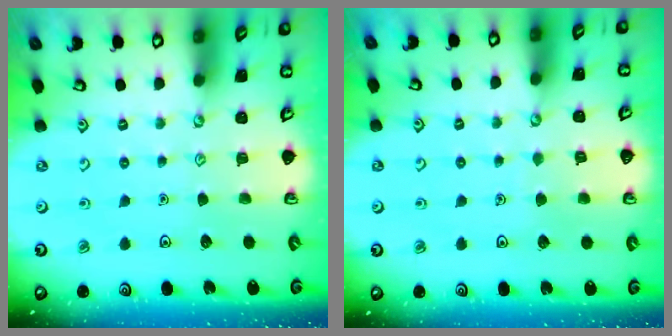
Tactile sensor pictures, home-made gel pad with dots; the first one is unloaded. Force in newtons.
{"total": 2.9, "press": 2.9, "slide": 0.3}